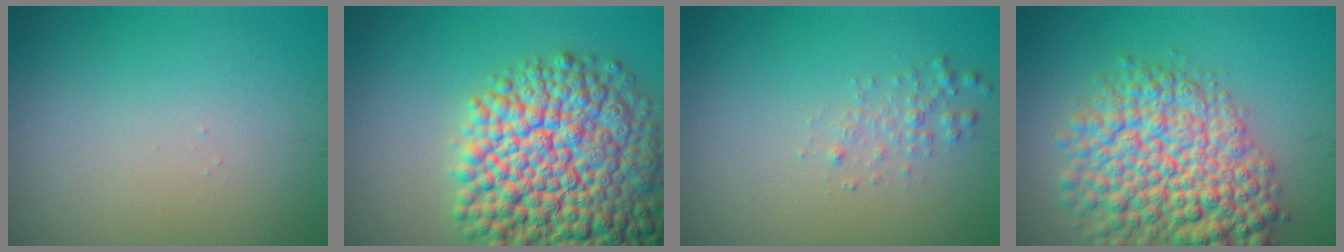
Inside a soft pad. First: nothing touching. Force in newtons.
{"total": 14.5, "press": 14.5, "slide": 0.6}
{"total": 1.3, "press": 1.3, "slide": 0.0}
{"total": 10.0, "press": 10.0, "slide": 0.4}